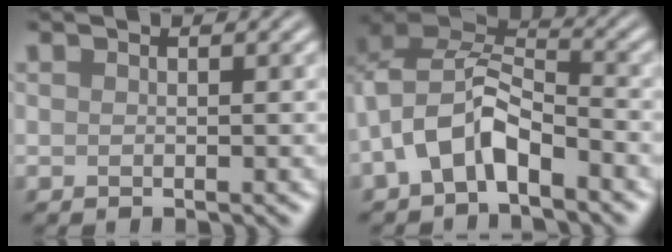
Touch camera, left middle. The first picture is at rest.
{"total": 6.3, "force": [-2.6, 3.5, 4.6], "torque": [-0.082, 0.010, -0.060]}